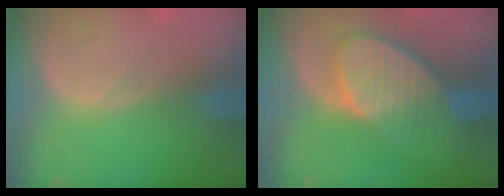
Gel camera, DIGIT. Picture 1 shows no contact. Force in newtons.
{"total": 8.9, "press": 8.0, "slide": 3.9}